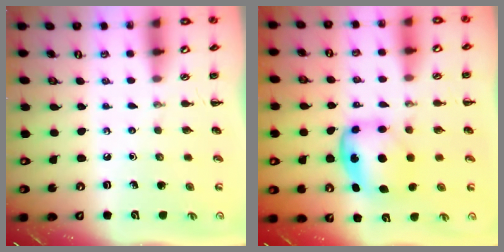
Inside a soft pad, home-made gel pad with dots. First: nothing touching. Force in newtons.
{"total": 6.3, "press": 6.3, "slide": 0.3}